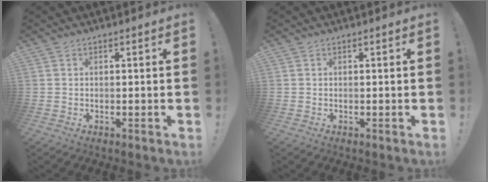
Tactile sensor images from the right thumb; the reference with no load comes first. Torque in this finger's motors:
{"motor_torque": [0.00, 0.00, -0.16, 0.16, 0.00]}